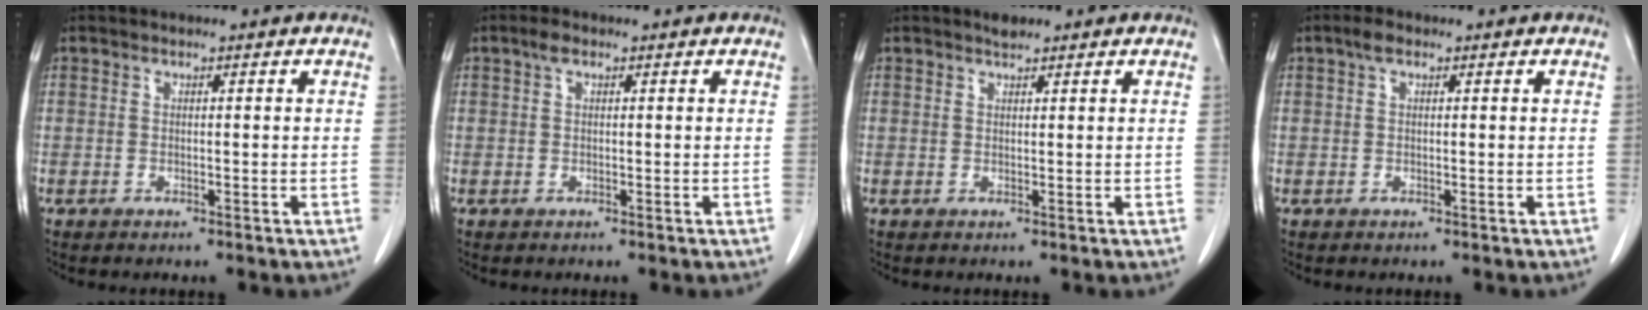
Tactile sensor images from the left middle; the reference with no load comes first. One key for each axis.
{"total": 1.3, "fx": 0.7, "fy": 0.5, "fz": 0.9, "tx": -0.019, "ty": 0.010, "tz": 0.012}
{"total": 1.4, "fx": 1.2, "fy": 0.4, "fz": 0.6, "tx": -0.018, "ty": 0.002, "tz": 0.022}
{"total": 1.5, "fx": 0.8, "fy": 0.6, "fz": 1.0, "tx": -0.022, "ty": 0.012, "tz": 0.014}